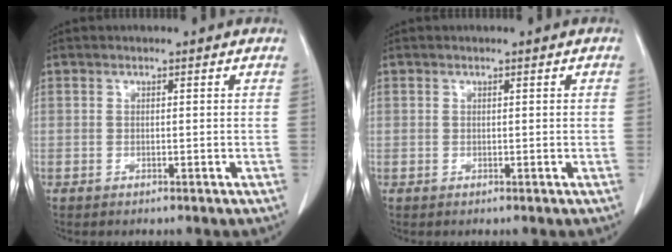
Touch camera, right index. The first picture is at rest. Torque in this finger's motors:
{"motor_torque": [-1.05, 0.51, -0.71, -0.21]}